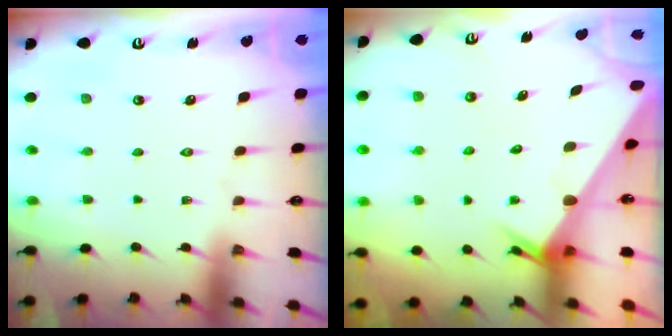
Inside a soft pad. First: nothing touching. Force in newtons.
{"total": 2.5, "press": 2.5, "slide": 0.1}